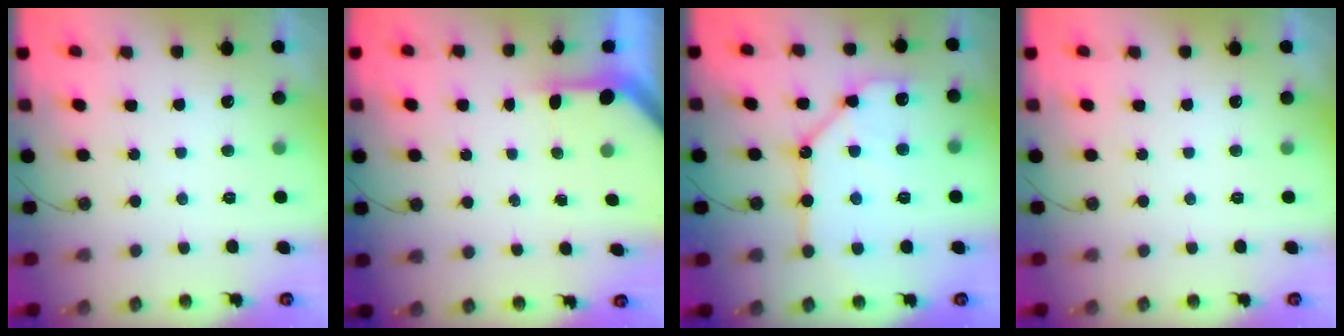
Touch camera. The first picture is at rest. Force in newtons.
{"total": 3.1, "press": 3.1, "slide": 0.2}
{"total": 13.9, "press": 13.8, "slide": 1.5}
{"total": 0.0}